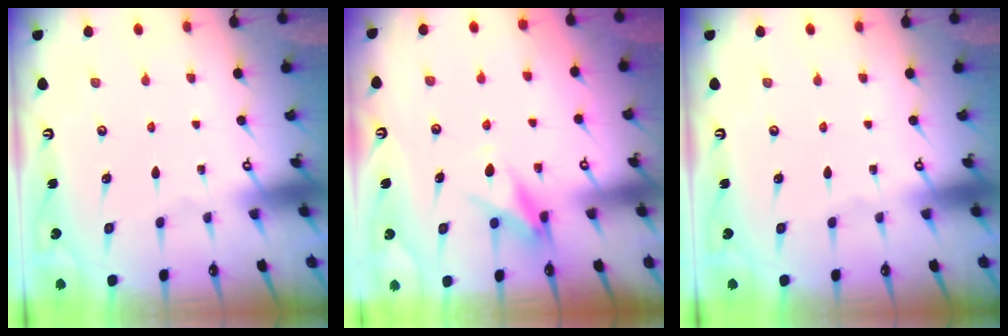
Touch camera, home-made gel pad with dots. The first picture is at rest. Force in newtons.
{"total": 6.8, "press": 6.7, "slide": 0.7}
{"total": 0.0}